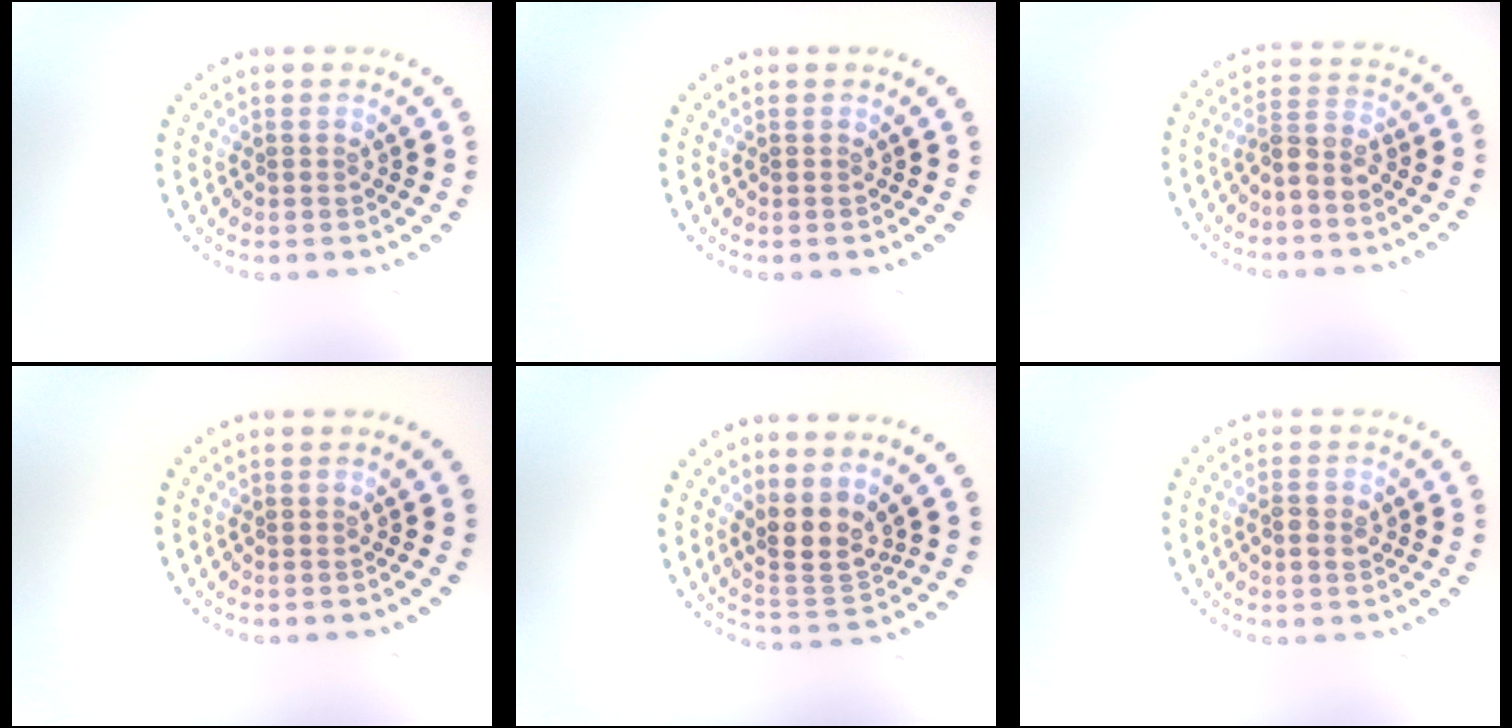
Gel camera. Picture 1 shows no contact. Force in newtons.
{"total": 0.0}
{"total": 2.5, "press": 1.9, "slide": 1.6}
{"total": 0.0}
{"total": 3.5, "press": 2.7, "slide": 2.2}
{"total": 1.8, "press": 1.8, "slide": 0.1}